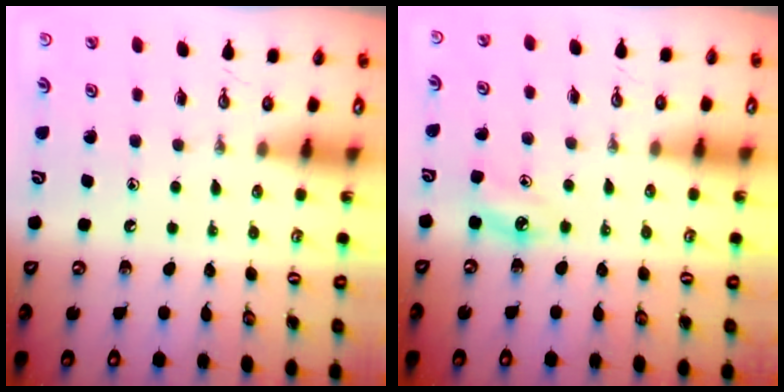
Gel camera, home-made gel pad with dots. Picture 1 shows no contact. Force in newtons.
{"total": 5.1, "press": 5.1, "slide": 0.6}